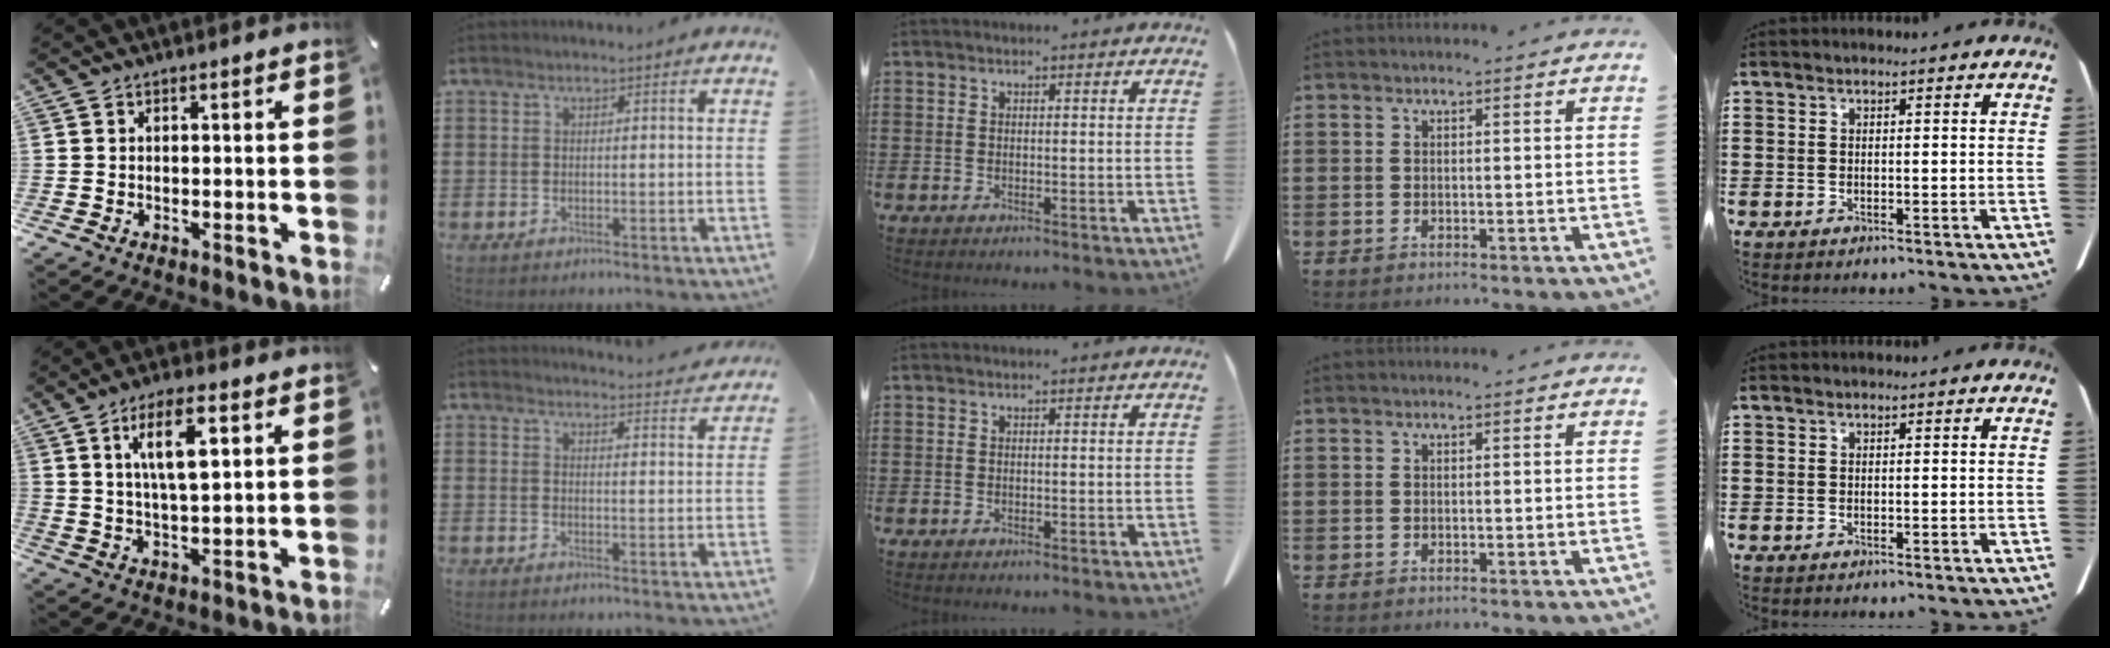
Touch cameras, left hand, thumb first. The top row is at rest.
{"thumb": {"total": 10.9, "force": [4.5, 3.9, 9.1], "torque": [-0.160, 0.000, 0.074]}, "index": {"total": 3.2, "force": [3.1, -0.4, 0.3], "torque": [-0.008, -0.022, 0.055]}}